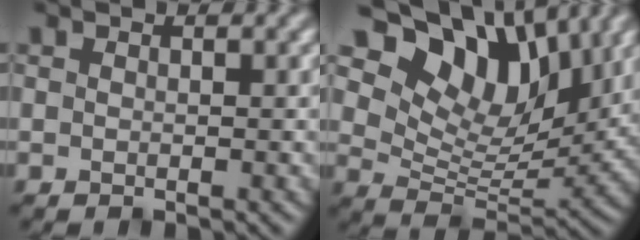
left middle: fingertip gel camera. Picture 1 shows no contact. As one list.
[{"total": 11.7, "force": [6.7, 6.8, 6.7], "torque": [-0.127, 0.011, 0.116]}]